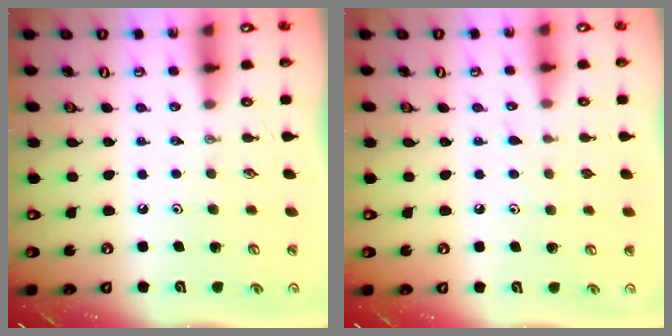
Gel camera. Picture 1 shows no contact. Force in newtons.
{"total": 3.6, "press": 3.6, "slide": 0.4}